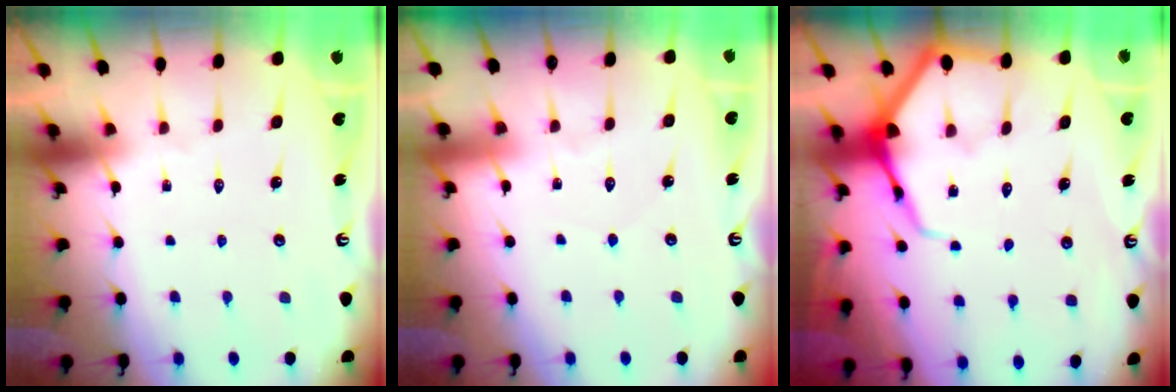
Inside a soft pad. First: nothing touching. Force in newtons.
{"total": 3.5, "press": 3.5, "slide": 0.5}
{"total": 7.8, "press": 7.7, "slide": 1.0}